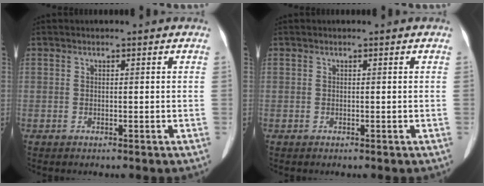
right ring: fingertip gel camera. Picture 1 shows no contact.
{"total": 0.0}